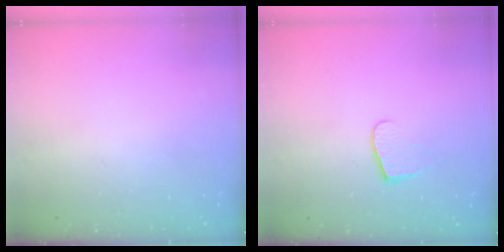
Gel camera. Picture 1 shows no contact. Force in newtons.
{"total": 5.4, "press": 5.4, "slide": 0.5}